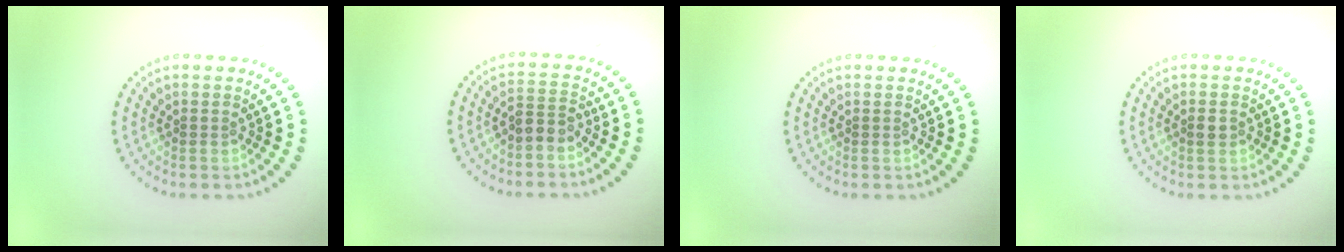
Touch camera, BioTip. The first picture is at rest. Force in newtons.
{"total": 1.7, "press": 1.4, "slide": 1.0}
{"total": 0.0}
{"total": 0.9, "press": 0.9, "slide": 0.2}